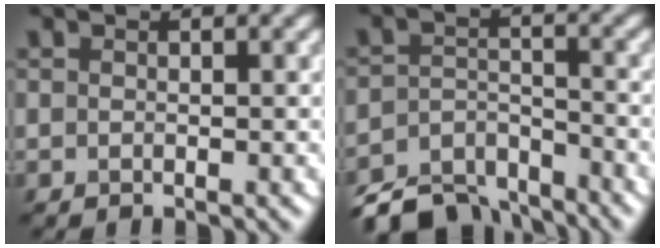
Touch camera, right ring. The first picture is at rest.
{"total": 6.8, "force": [-6.0, 2.4, 2.1], "torque": [-0.040, -0.017, -0.108]}